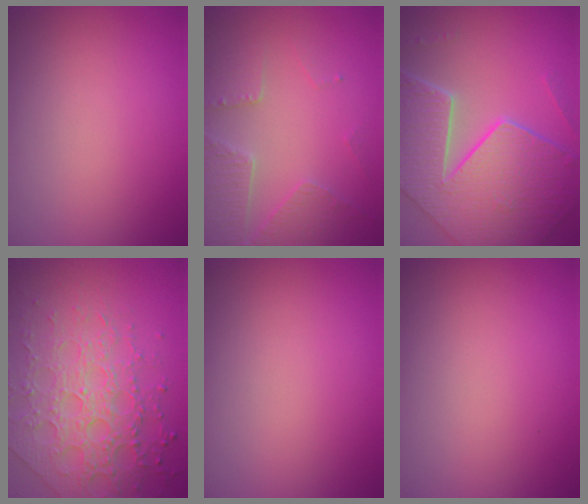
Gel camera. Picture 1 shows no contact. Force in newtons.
{"total": 4.4, "press": 3.3, "slide": 2.9}
{"total": 9.6, "press": 7.1, "slide": 6.5}
{"total": 7.1, "press": 5.4, "slide": 4.5}
{"total": 0.0}
{"total": 0.0}